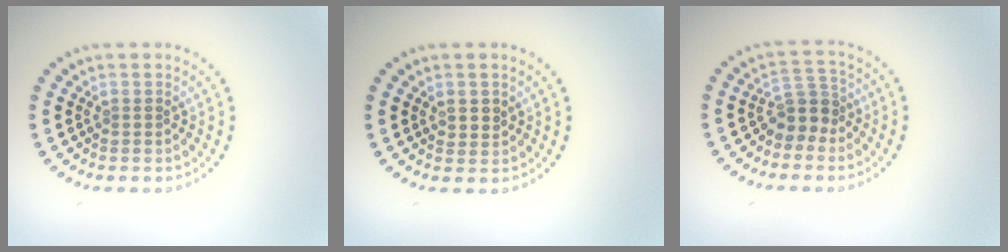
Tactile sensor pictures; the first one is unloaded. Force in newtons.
{"total": 1.2, "press": 1.1, "slide": 0.4}
{"total": 2.7, "press": 2.1, "slide": 1.7}